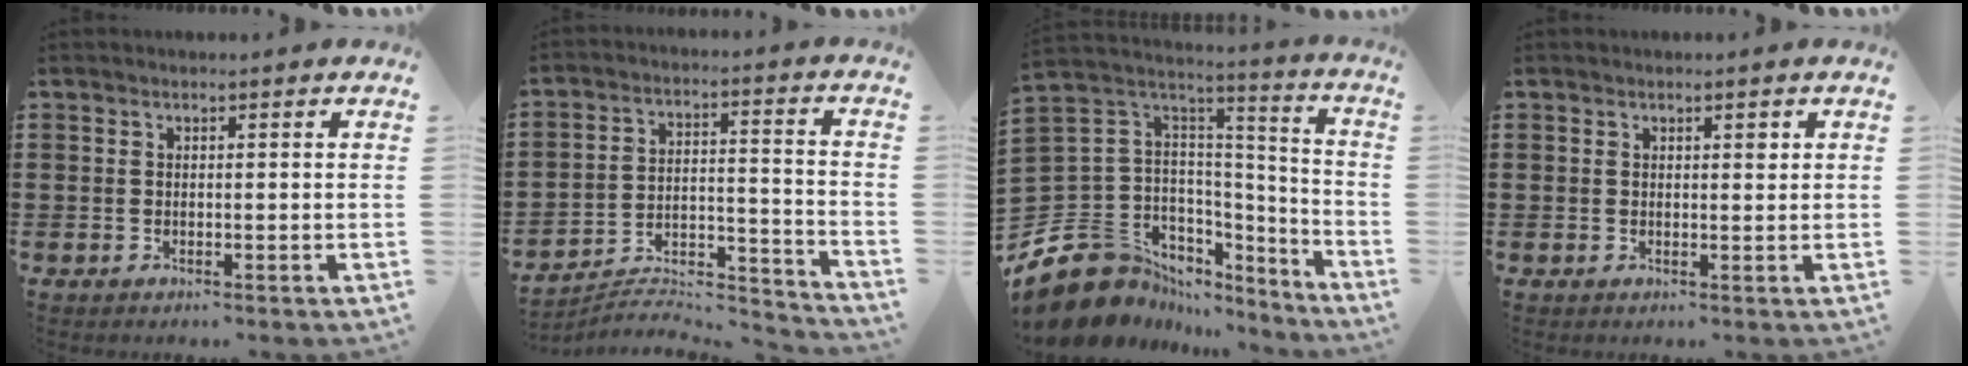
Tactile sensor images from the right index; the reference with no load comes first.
{"total": 5.7, "force": [-5.3, 1.5, 1.3], "torque": [-0.020, 0.004, -0.106]}
{"total": 11.4, "force": [-7.7, 8.0, 2.5], "torque": [-0.096, 0.003, -0.142]}
{"total": 1.0, "force": [0.5, 0.4, 0.9], "torque": [-0.008, 0.000, 0.006]}